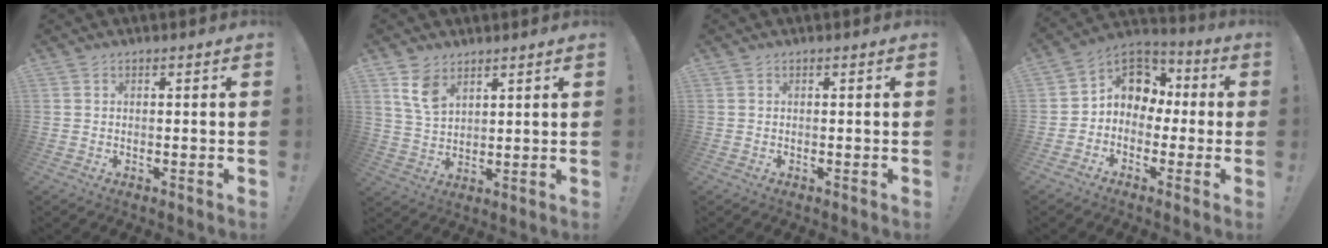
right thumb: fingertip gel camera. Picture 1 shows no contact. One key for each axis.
{"total": 7.8, "fx": 4.6, "fy": 4.6, "fz": 4.2, "tx": -0.075, "ty": -0.014, "tz": 0.091}
{"total": 0.0}
{"total": 9.7, "fx": 1.4, "fy": 8.4, "fz": 4.6, "tx": -0.065, "ty": -0.001, "tz": 0.033}